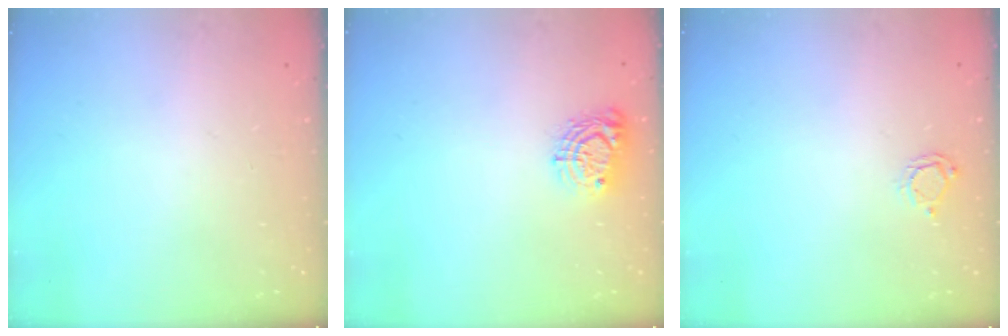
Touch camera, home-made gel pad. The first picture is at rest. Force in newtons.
{"total": 8.9, "press": 8.8, "slide": 0.7}
{"total": 3.8, "press": 3.7, "slide": 0.6}